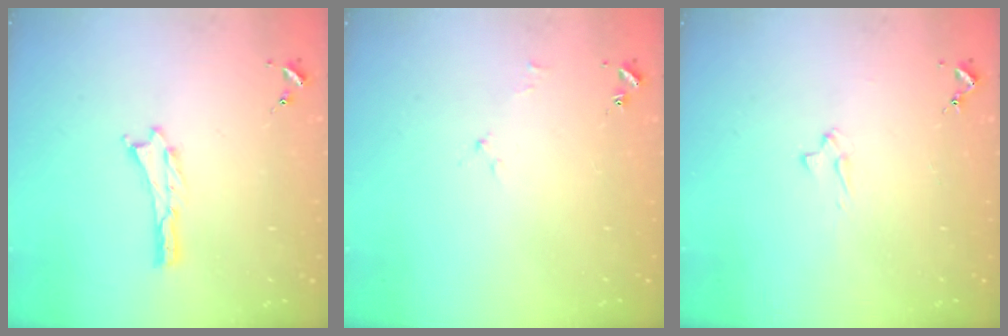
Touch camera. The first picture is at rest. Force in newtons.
{"total": 1.7, "press": 1.6, "slide": 0.3}
{"total": 2.1, "press": 2.1, "slide": 0.3}